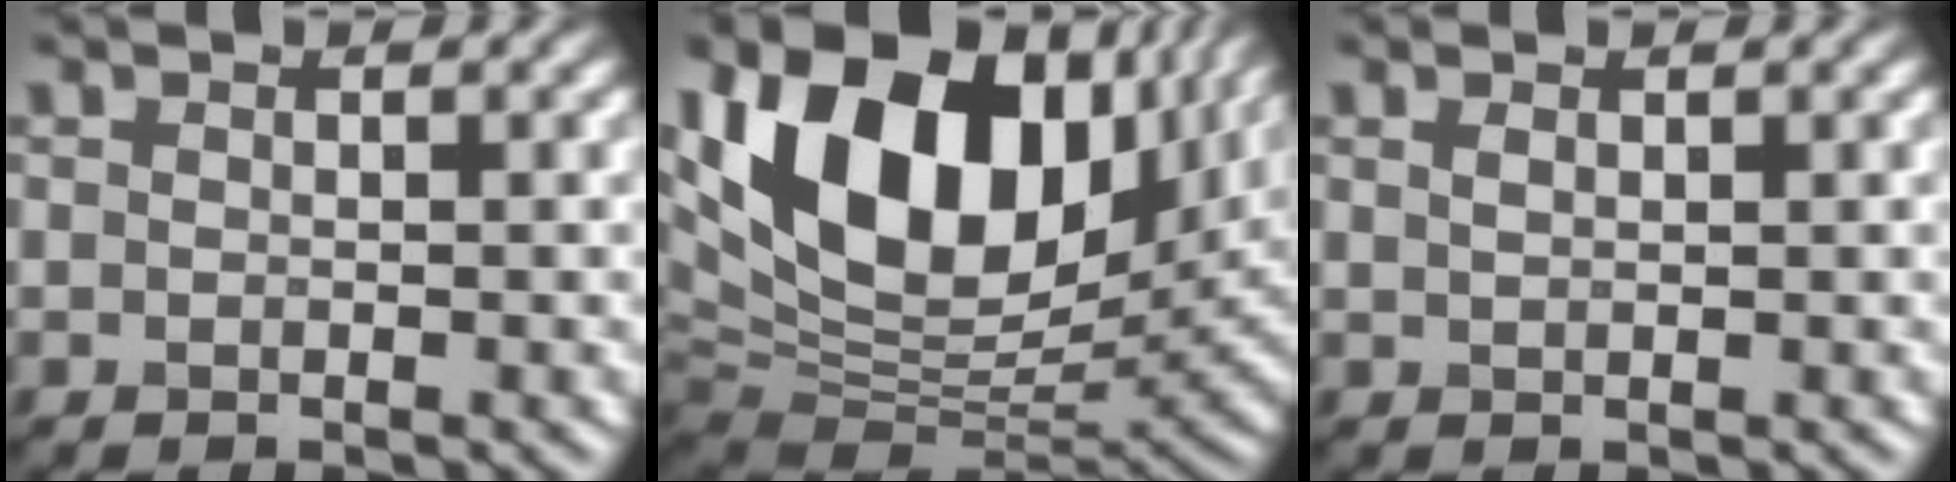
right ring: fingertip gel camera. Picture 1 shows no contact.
{"total": 19.0, "force": [6.4, 11.3, 13.8], "torque": [-0.266, 0.021, 0.107]}
{"total": 0.7, "force": [0.5, 0.2, 0.4], "torque": [-0.011, 0.001, 0.011]}